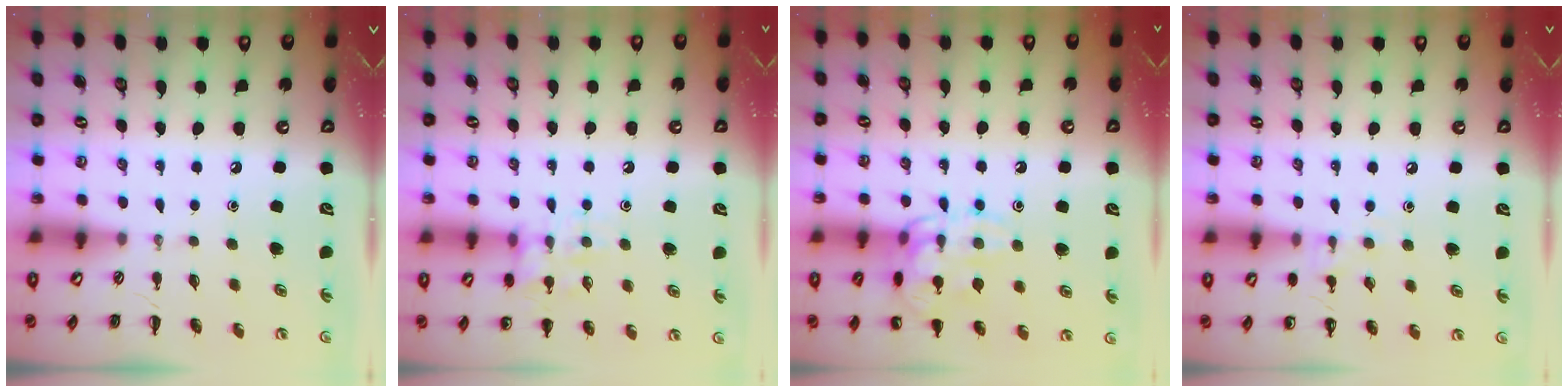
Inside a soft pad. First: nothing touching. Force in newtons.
{"total": 12.7, "press": 12.6, "slide": 1.4}
{"total": 13.9, "press": 13.9, "slide": 0.3}
{"total": 7.7, "press": 7.6, "slide": 1.4}